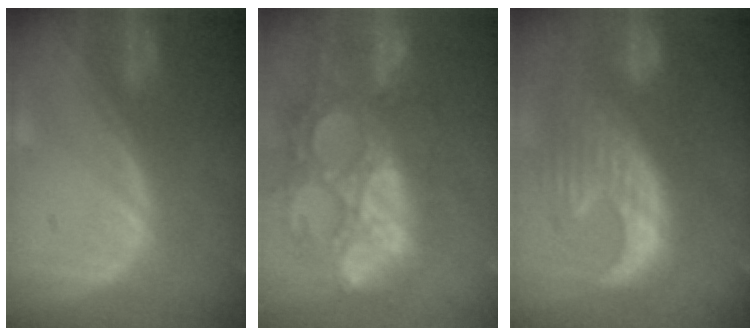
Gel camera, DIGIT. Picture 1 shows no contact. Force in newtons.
{"total": 15.6, "press": 13.0, "slide": 8.7}
{"total": 11.1, "press": 10.7, "slide": 2.9}